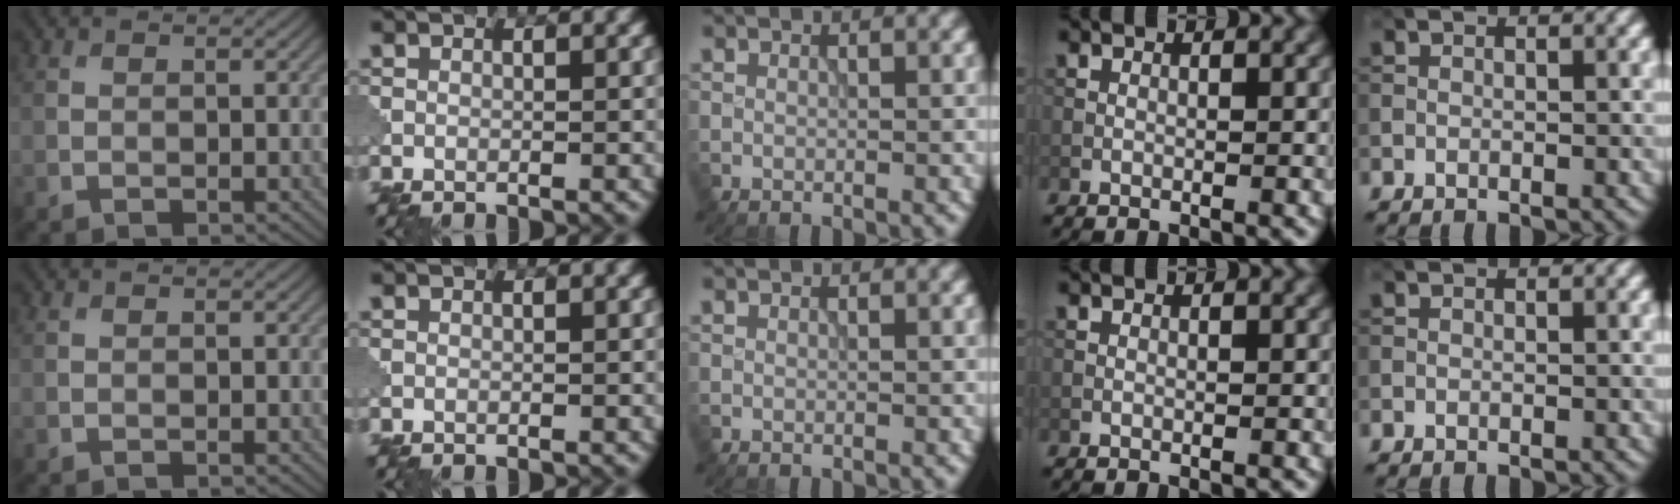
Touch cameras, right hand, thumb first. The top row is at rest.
{}